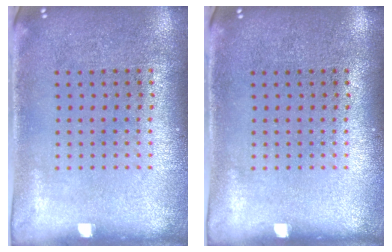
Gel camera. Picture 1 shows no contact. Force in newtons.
{"total": 0.0}